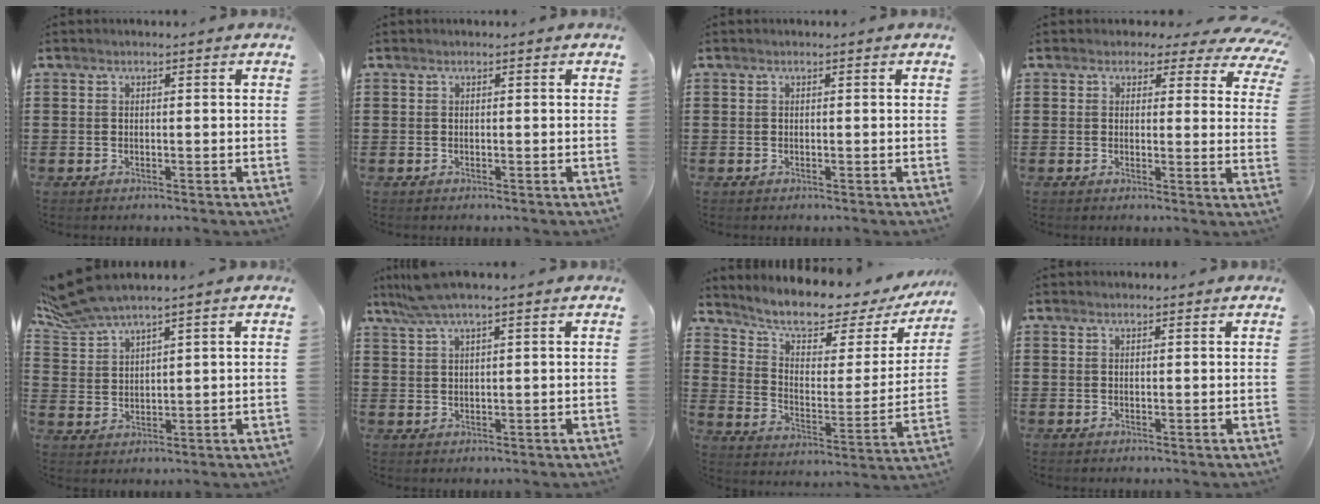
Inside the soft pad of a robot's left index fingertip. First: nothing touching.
{"total": 0.0}
{"total": 0.0}
{"total": 2.8, "force": [2.0, 1.6, 1.1], "torque": [-0.019, -0.009, 0.031]}
{"total": 6.1, "force": [5.1, 1.0, 3.1], "torque": [-0.086, -0.011, 0.092]}
{"total": 4.4, "force": [3.1, 0.3, 3.1], "torque": [-0.066, 0.002, 0.057]}
{"total": 6.2, "force": [5.1, 1.9, 2.9], "torque": [-0.077, -0.038, 0.083]}
{"total": 0.6, "force": [0.6, 0.3, 0.1], "torque": [-0.004, 0.001, 0.012]}